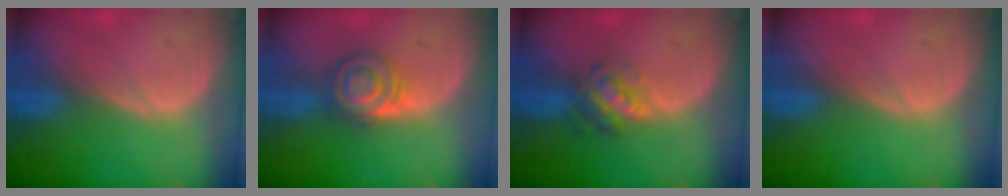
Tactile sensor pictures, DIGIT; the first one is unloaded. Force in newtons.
{"total": 6.1, "press": 5.5, "slide": 2.5}
{"total": 4.8, "press": 4.3, "slide": 2.1}
{"total": 0.0}